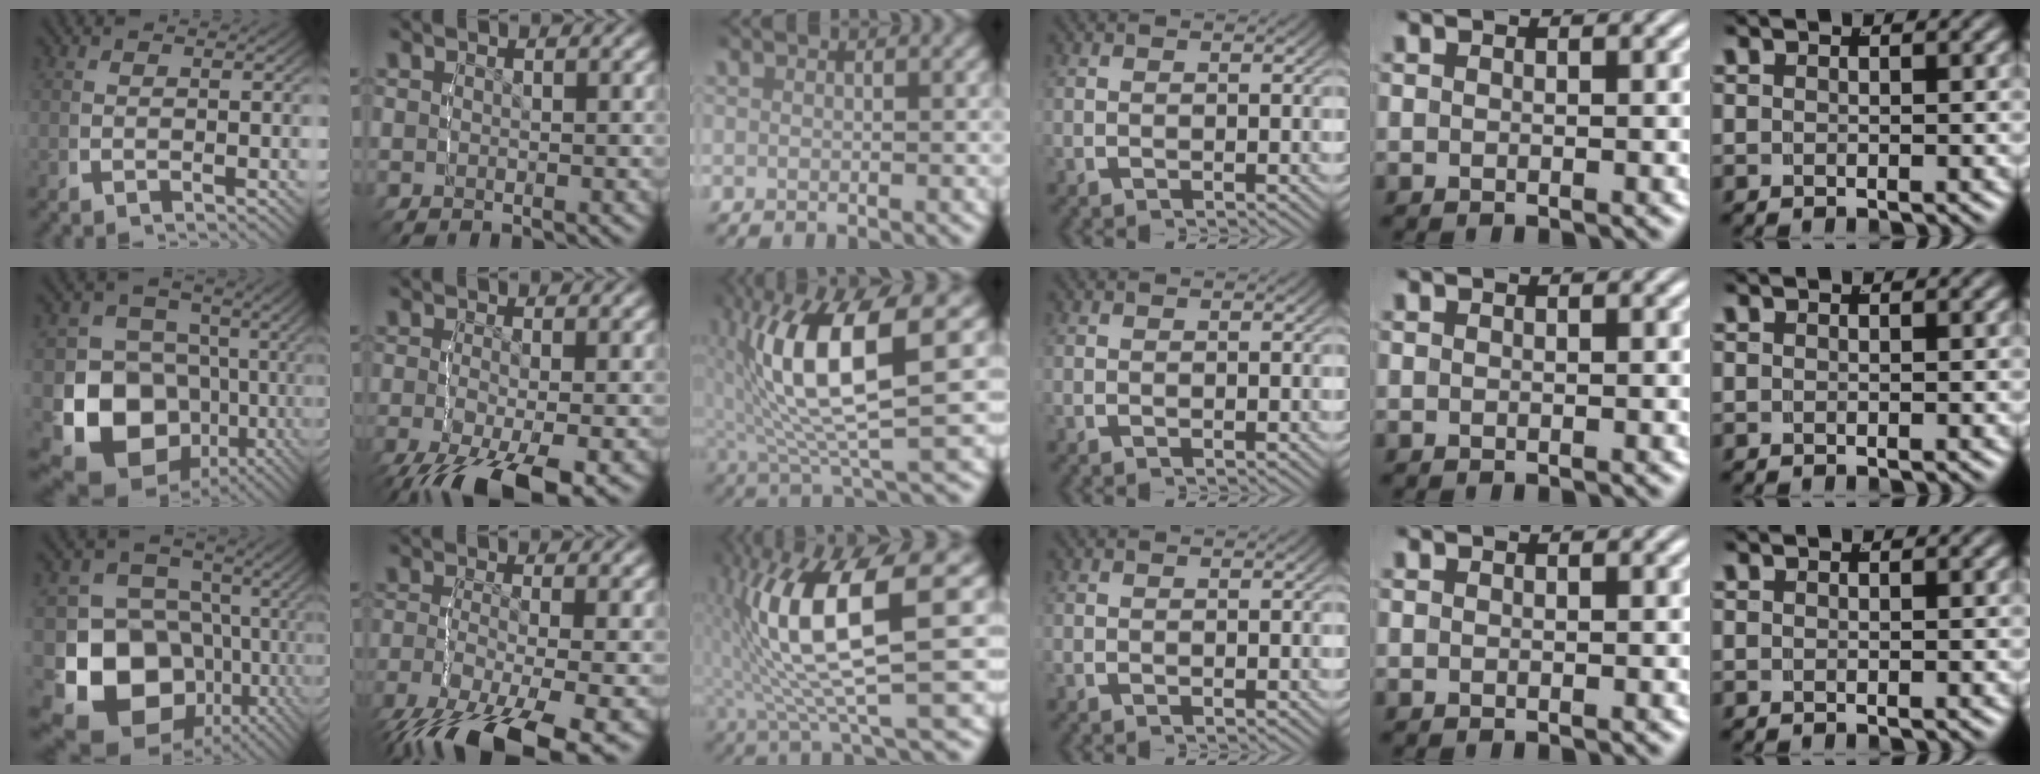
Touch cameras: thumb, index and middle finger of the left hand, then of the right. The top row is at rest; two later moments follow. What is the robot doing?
{"motion": "lift_and_place", "object": "bandage"}